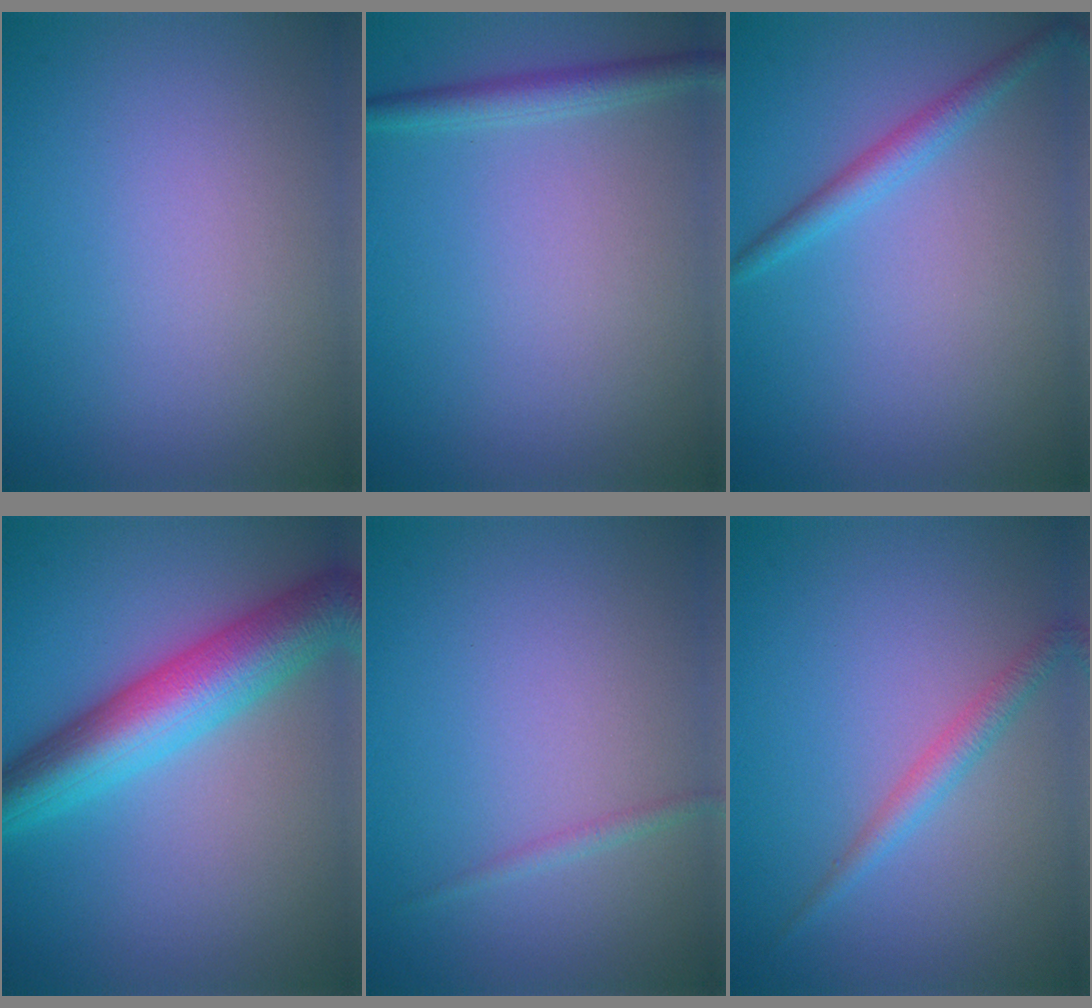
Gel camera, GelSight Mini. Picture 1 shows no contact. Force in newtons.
{"total": 2.0, "press": 2.0, "slide": 0.1}
{"total": 2.0, "press": 2.0, "slide": 0.1}
{"total": 8.0, "press": 8.0, "slide": 0.0}
{"total": 0.8, "press": 0.8, "slide": 0.0}
{"total": 1.9, "press": 1.9, "slide": 0.1}